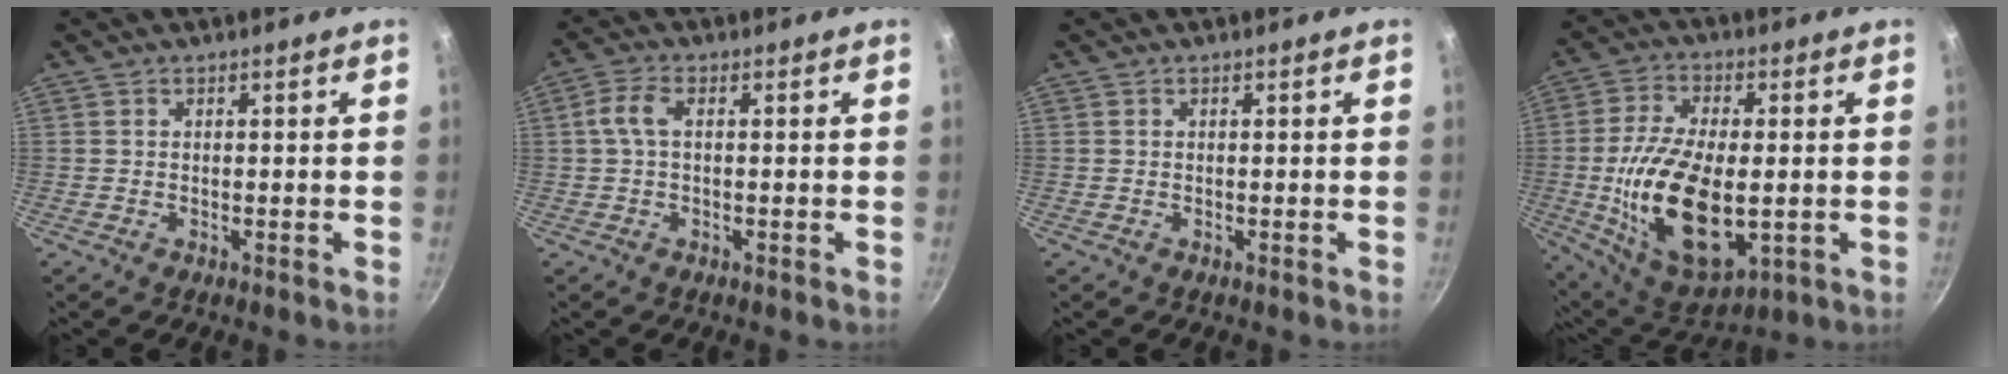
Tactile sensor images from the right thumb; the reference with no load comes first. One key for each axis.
{"total": 4.1, "fx": 0.5, "fy": 1.7, "fz": 3.7, "tx": -0.089, "ty": 0.013, "tz": 0.007}
{"total": 0.0}
{"total": 19.9, "fx": -2.1, "fy": 10.0, "fz": 17.0, "tx": -0.313, "ty": 0.001, "tz": -0.026}